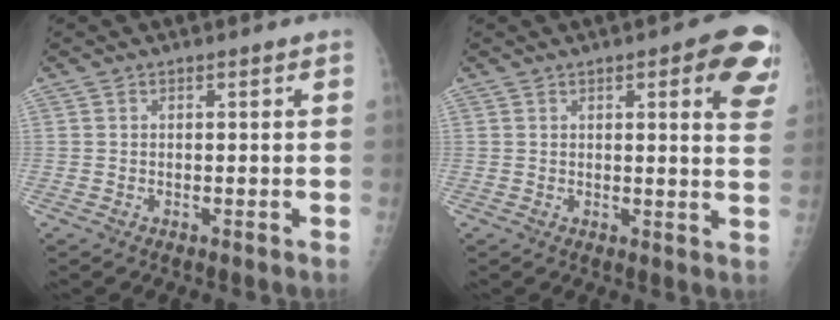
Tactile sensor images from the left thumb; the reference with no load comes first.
{"total": 10.6, "force": [4.7, 2.8, 9.1], "torque": [-0.078, -0.015, 0.045]}